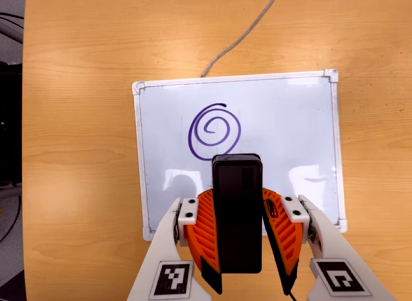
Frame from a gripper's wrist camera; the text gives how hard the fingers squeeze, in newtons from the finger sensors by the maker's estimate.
{"total": 6.8, "left": 5.4, "right": 8.3}